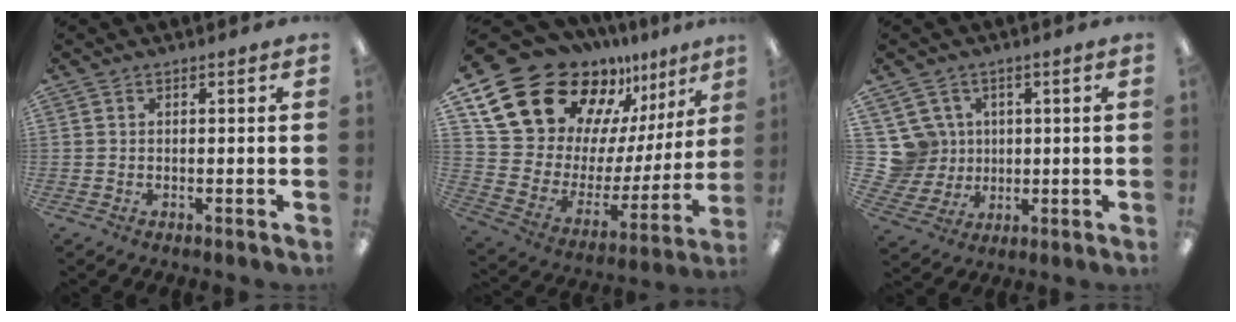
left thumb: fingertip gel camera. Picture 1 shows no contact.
{"total": 23.9, "force": [17.8, 12.4, 10.0], "torque": [-0.184, -0.127, 0.334]}
{"total": 9.6, "force": [3.0, 9.0, 1.5], "torque": [-0.069, -0.006, 0.069]}